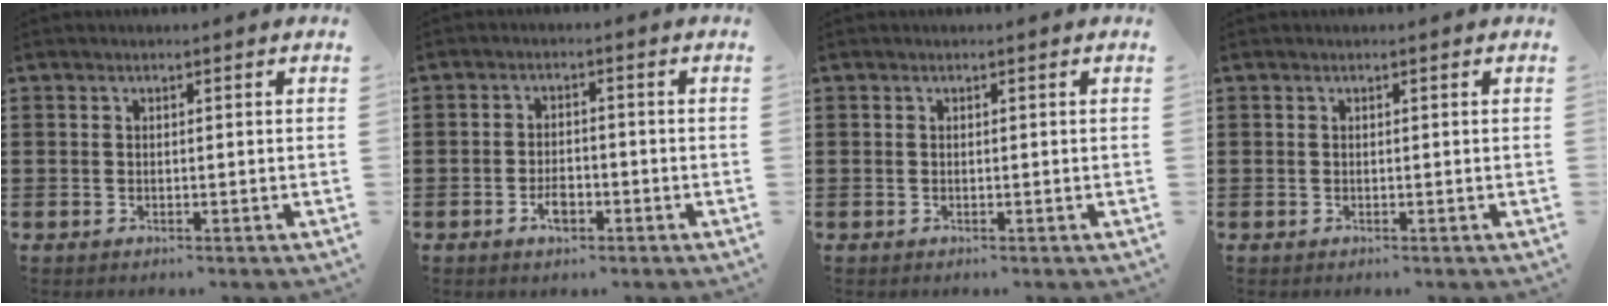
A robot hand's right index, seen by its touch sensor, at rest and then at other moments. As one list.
[{"total": 3.2, "force": [-1.5, 1.6, 2.3], "torque": [-0.042, 0.003, -0.028]}, {"total": 0.0}, {"total": 0.0}]